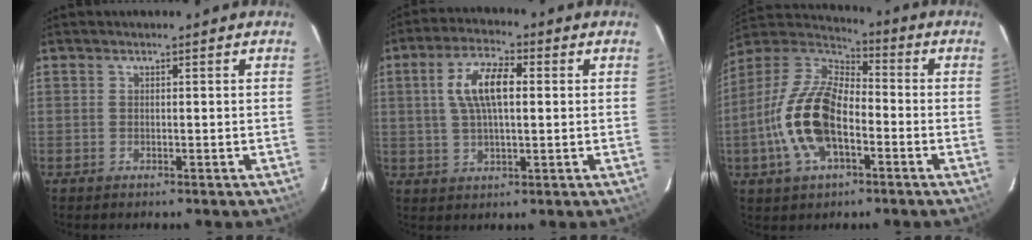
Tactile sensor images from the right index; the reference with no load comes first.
{"total": 9.0, "force": [1.6, 3.5, 8.1], "torque": [-0.155, 0.016, 0.030]}
{"total": 16.8, "force": [-4.8, 8.4, 13.8], "torque": [-0.292, 0.000, -0.094]}